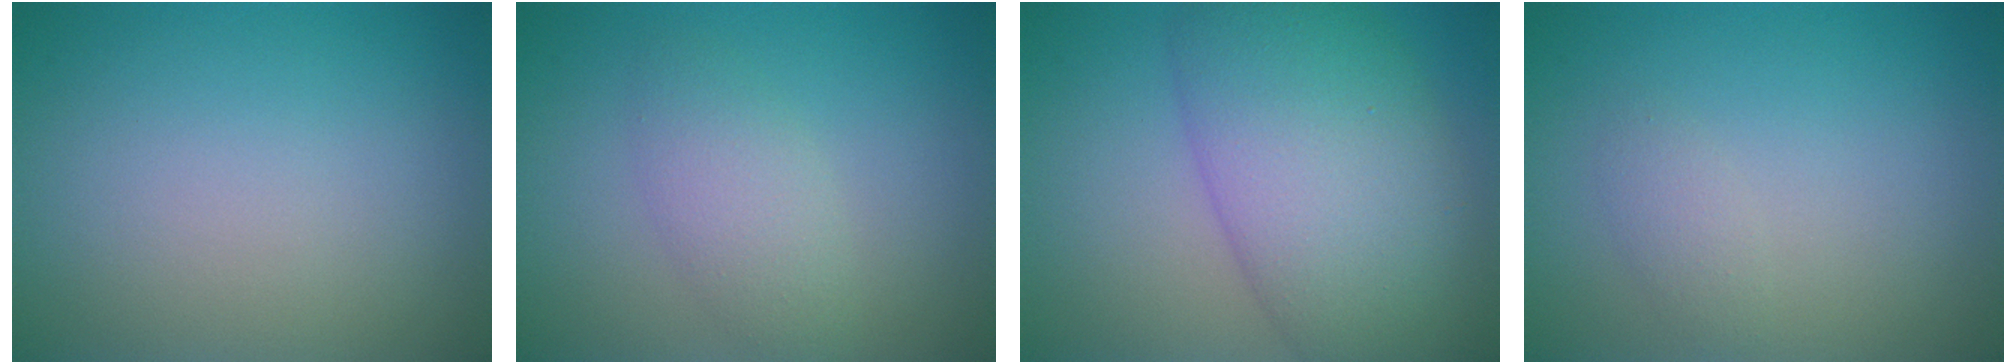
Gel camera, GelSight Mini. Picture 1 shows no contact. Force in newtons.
{"total": 2.7, "press": 2.6, "slide": 0.0}
{"total": 10.3, "press": 10.3, "slide": 0.3}
{"total": 1.1, "press": 1.1, "slide": 0.0}